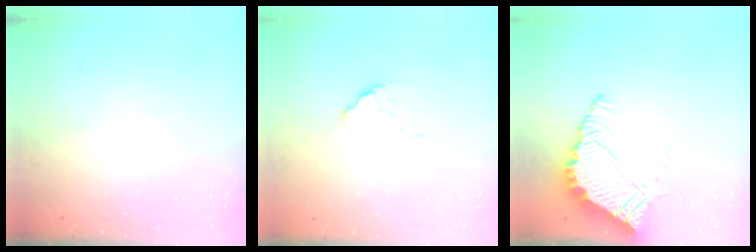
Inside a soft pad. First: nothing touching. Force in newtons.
{"total": 1.5, "press": 1.5, "slide": 0.1}
{"total": 7.4, "press": 7.3, "slide": 0.6}